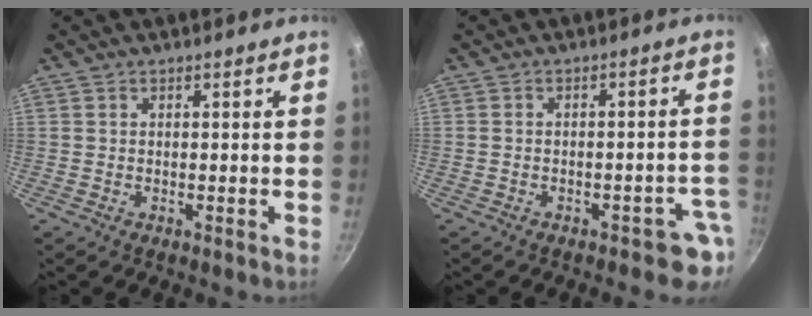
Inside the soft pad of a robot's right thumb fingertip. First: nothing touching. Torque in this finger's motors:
{"motor_torque": [1.14, 0.69, -0.05, 0.01, 0.17]}